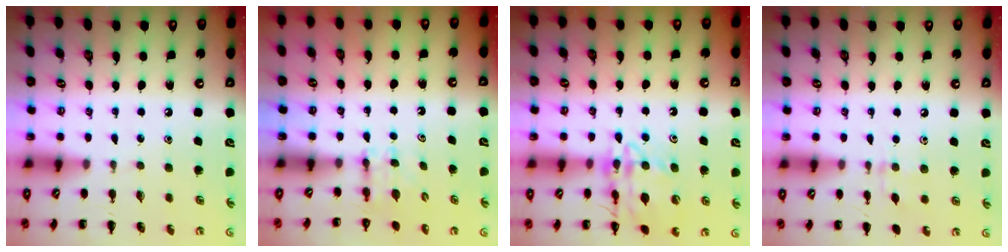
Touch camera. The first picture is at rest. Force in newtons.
{"total": 3.4, "press": 3.1, "slide": 1.4}
{"total": 13.9, "press": 13.8, "slide": 1.9}
{"total": 5.4, "press": 5.1, "slide": 1.7}